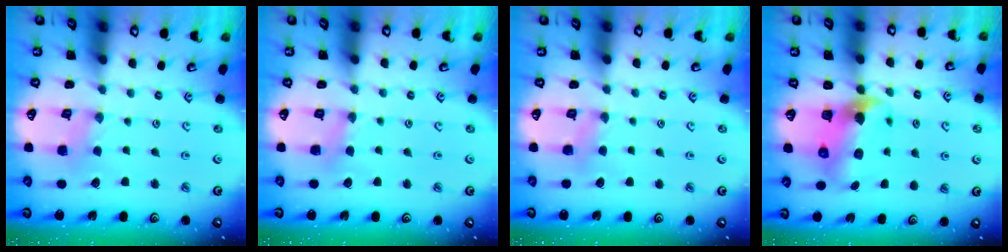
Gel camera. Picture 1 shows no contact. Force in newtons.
{"total": 2.8, "press": 2.8, "slide": 0.5}
{"total": 3.9, "press": 3.8, "slide": 0.5}
{"total": 8.3, "press": 8.2, "slide": 1.2}